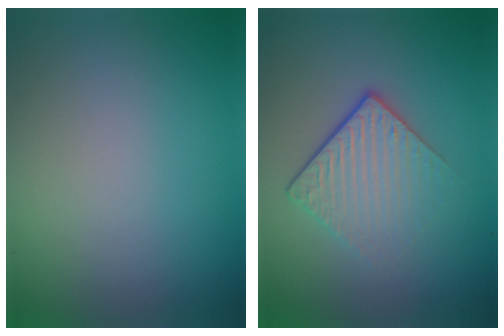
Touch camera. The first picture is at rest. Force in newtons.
{"total": 4.4, "press": 2.7, "slide": 3.4}